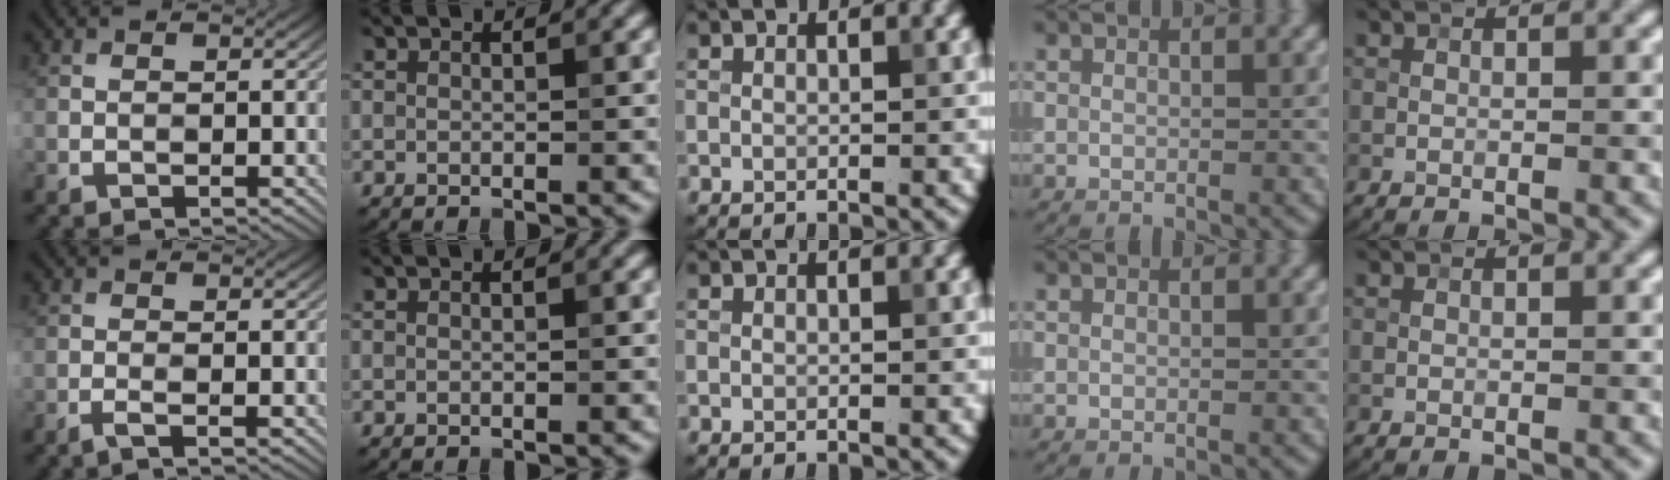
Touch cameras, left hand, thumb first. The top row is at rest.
{"thumb": {"total": 1.1, "force": [0.4, 0.0, 1.0], "torque": [-0.013, 0.008, -0.004]}}